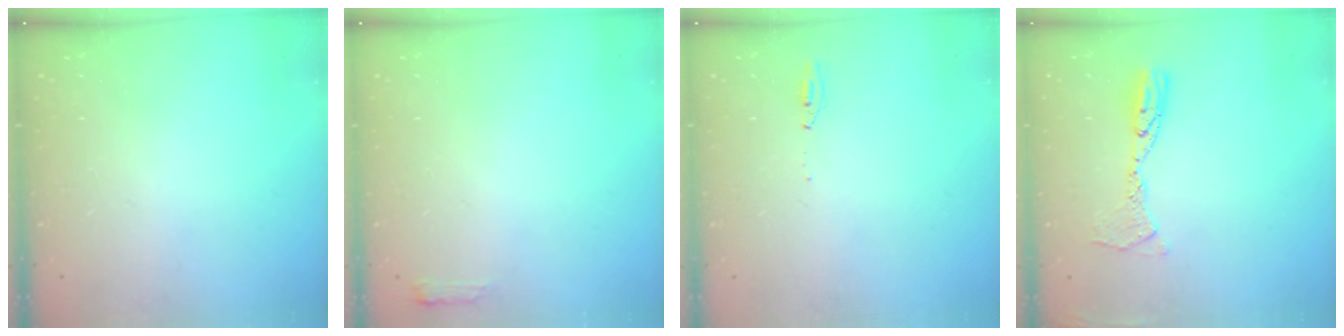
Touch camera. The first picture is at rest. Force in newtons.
{"total": 2.7, "press": 2.6, "slide": 0.5}
{"total": 4.3, "press": 4.1, "slide": 1.3}
{"total": 10.3, "press": 10.3, "slide": 1.0}